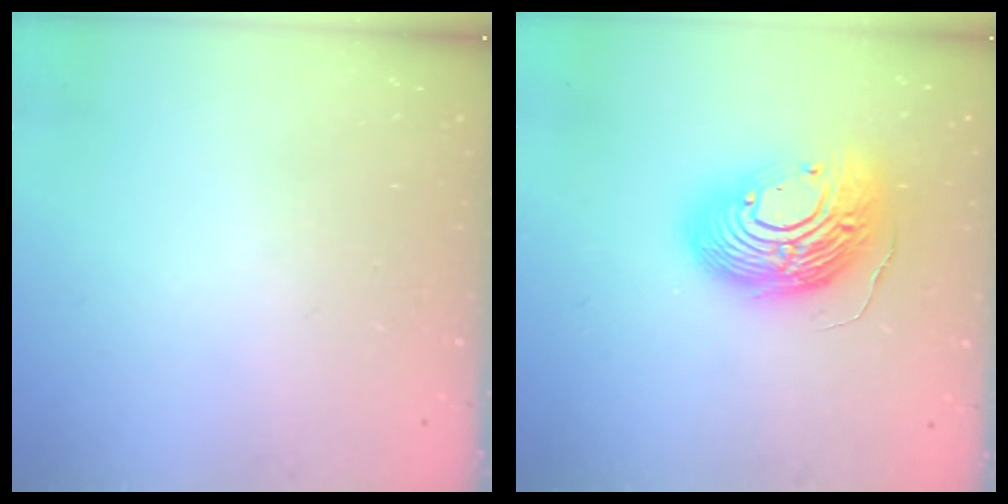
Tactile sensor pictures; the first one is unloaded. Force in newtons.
{"total": 18.8, "press": 18.6, "slide": 2.8}